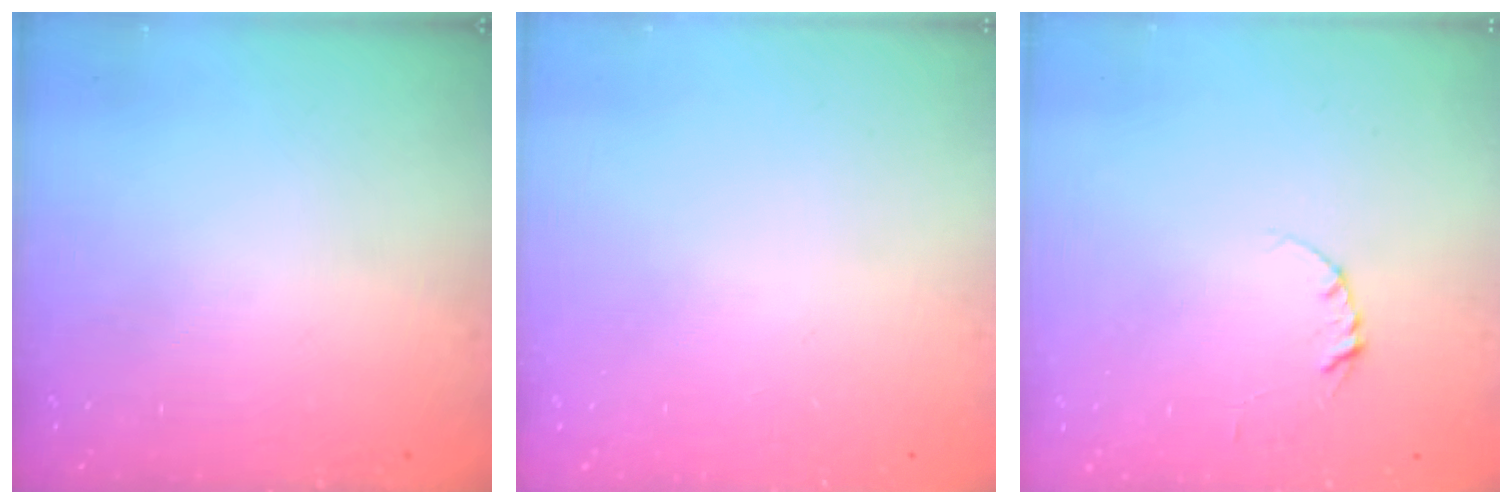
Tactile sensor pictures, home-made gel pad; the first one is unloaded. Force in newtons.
{"total": 0.0}
{"total": 3.7, "press": 3.7, "slide": 0.4}